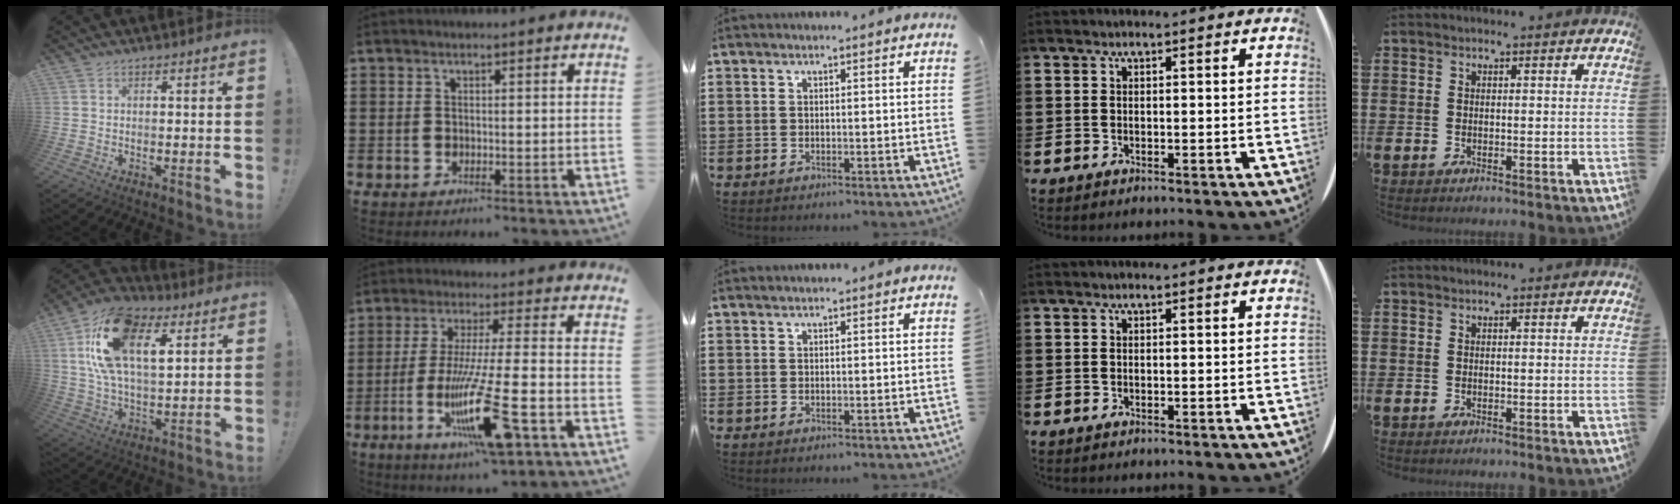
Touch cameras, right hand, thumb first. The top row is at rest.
{"thumb": {"total": 21.3, "force": [8.6, 11.5, 15.8], "torque": [-0.301, -0.021, 0.148]}, "index": {"total": 16.0, "force": [-5.8, 2.0, 14.8], "torque": [-0.297, -0.012, -0.103]}}